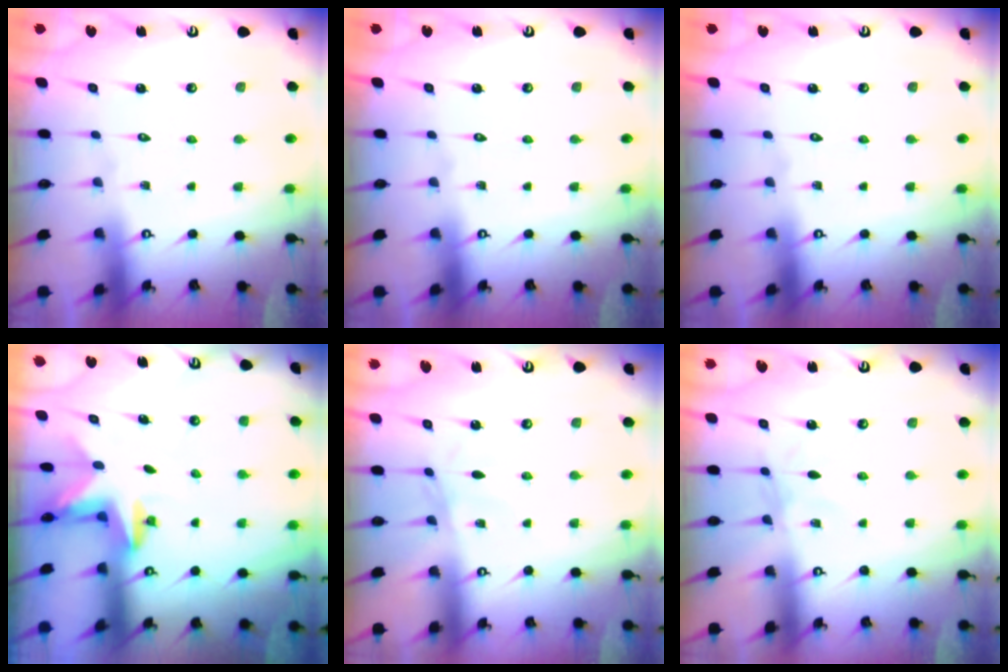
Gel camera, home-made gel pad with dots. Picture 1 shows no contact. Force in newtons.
{"total": 0.0}
{"total": 0.0}
{"total": 2.4, "press": 2.4, "slide": 0.4}
{"total": 2.4, "press": 2.4, "slide": 0.5}
{"total": 2.7, "press": 2.7, "slide": 0.4}